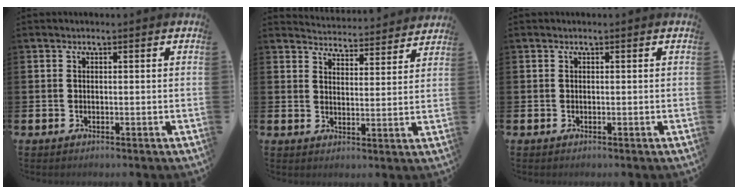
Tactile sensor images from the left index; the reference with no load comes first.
{"total": 4.5, "force": [4.5, 0.4, -0.2], "torque": [-0.011, -0.039, 0.079]}
{"total": 0.0}